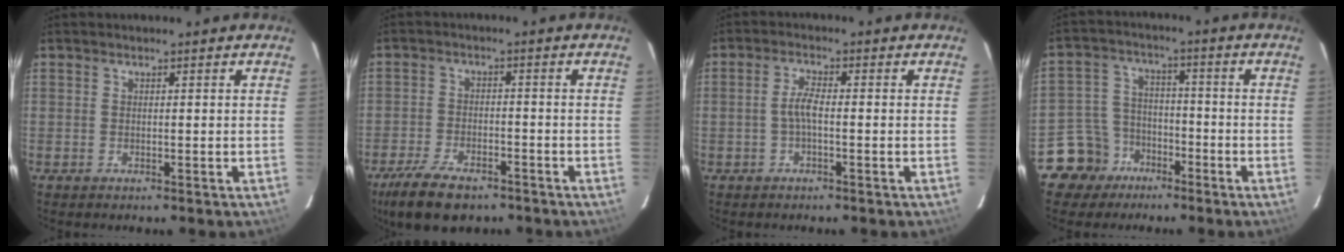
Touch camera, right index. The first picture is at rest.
{"total": 11.1, "force": [-8.2, 4.6, 5.9], "torque": [-0.146, -0.020, -0.142]}
{"total": 2.8, "force": [-0.7, 0.5, 2.7], "torque": [-0.058, 0.005, -0.014]}
{"total": 8.6, "force": [-5.4, 6.6, 0.6], "torque": [-0.035, 0.033, -0.089]}